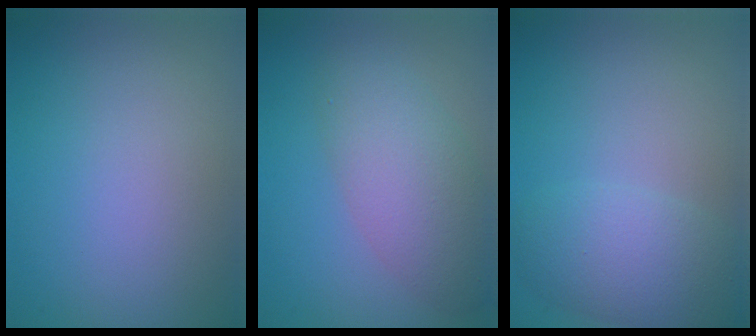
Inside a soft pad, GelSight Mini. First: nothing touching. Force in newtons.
{"total": 5.4, "press": 5.4, "slide": 0.1}
{"total": 4.4, "press": 4.4, "slide": 0.1}